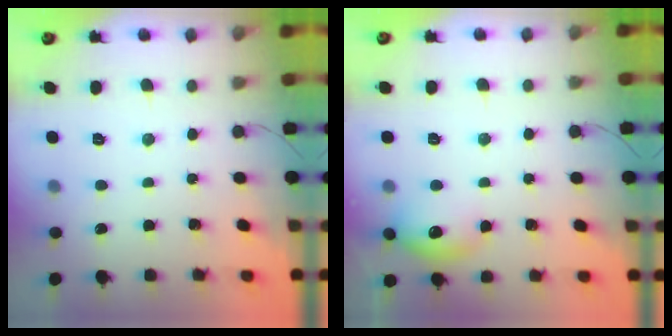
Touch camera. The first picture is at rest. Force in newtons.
{"total": 10.3, "press": 10.2, "slide": 1.5}